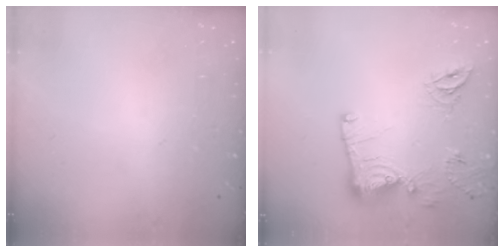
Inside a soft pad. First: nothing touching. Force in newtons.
{"total": 13.7, "press": 13.6, "slide": 1.4}